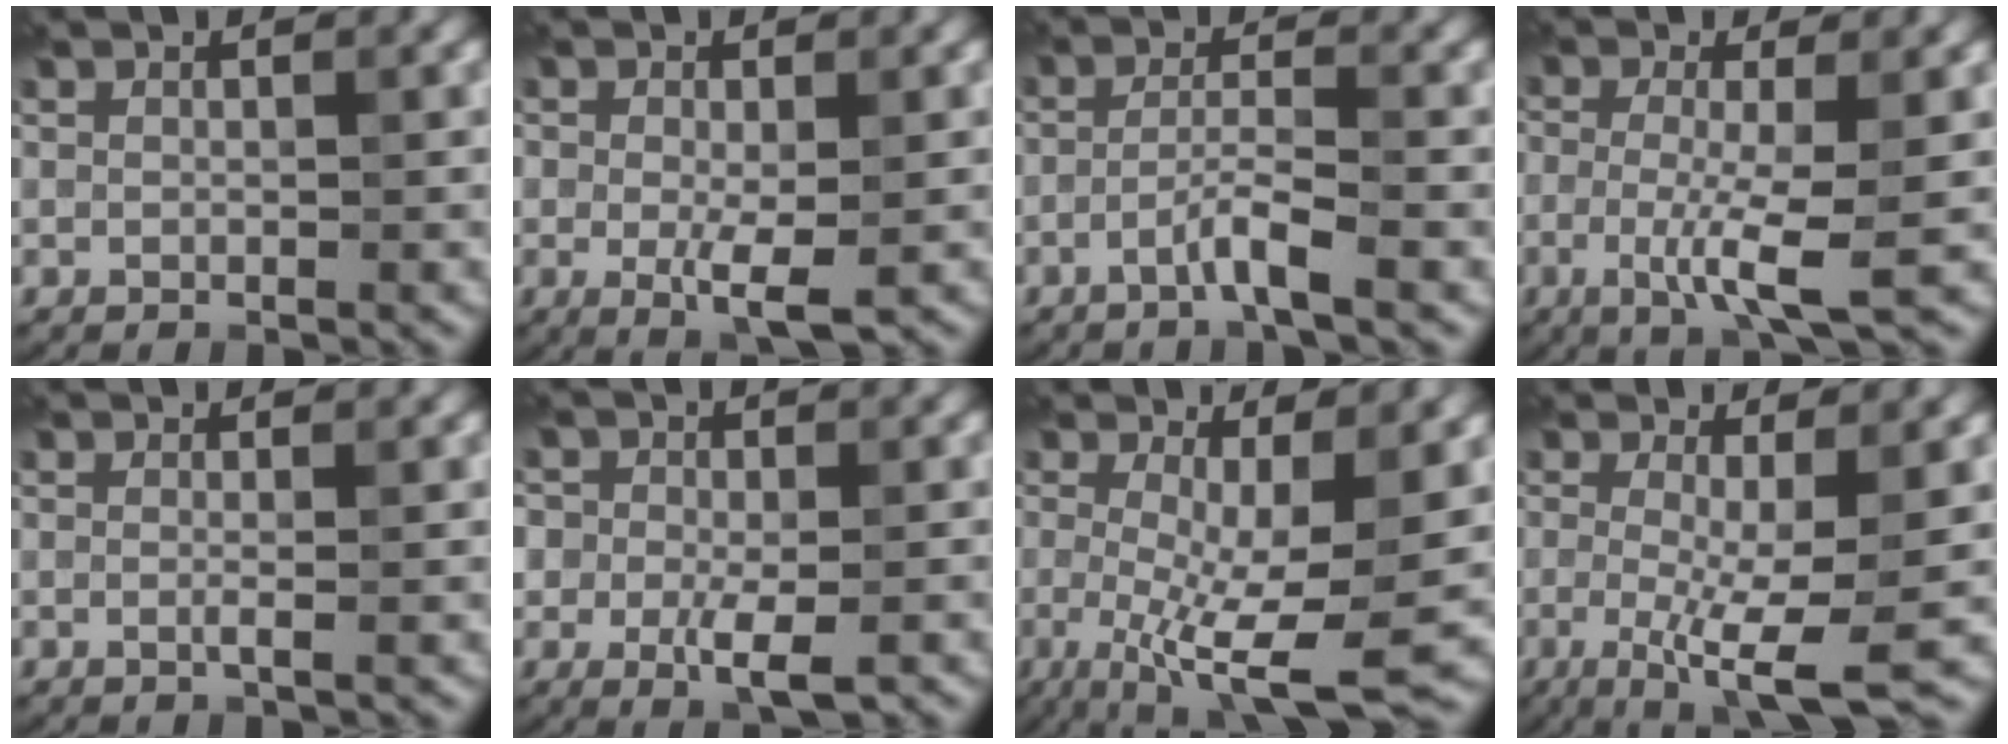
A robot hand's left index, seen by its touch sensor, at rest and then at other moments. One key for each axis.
{"total": 3.5, "fx": -0.7, "fy": 1.4, "fz": 3.1, "tx": -0.055, "ty": -0.012, "tz": -0.011}
{"total": 2.9, "fx": -1.5, "fy": 0.1, "fz": 2.4, "tx": -0.046, "ty": 0.010, "tz": -0.036}
{"total": 5.2, "fx": -1.1, "fy": 1.0, "fz": 5.0, "tx": -0.099, "ty": -0.012, "tz": -0.026}
{"total": 1.0, "fx": -0.2, "fy": 0.2, "fz": 1.0, "tx": -0.016, "ty": -0.007, "tz": -0.007}
{"total": 5.2, "fx": -1.8, "fy": 3.3, "fz": 3.6, "tx": -0.058, "ty": -0.011, "tz": -0.035}
{"total": 9.5, "fx": -1.7, "fy": 2.4, "fz": 9.0, "tx": -0.154, "ty": -0.022, "tz": -0.025}
{"total": 6.8, "fx": -1.2, "fy": 1.4, "fz": 6.5, "tx": -0.110, "ty": -0.020, "tz": -0.021}